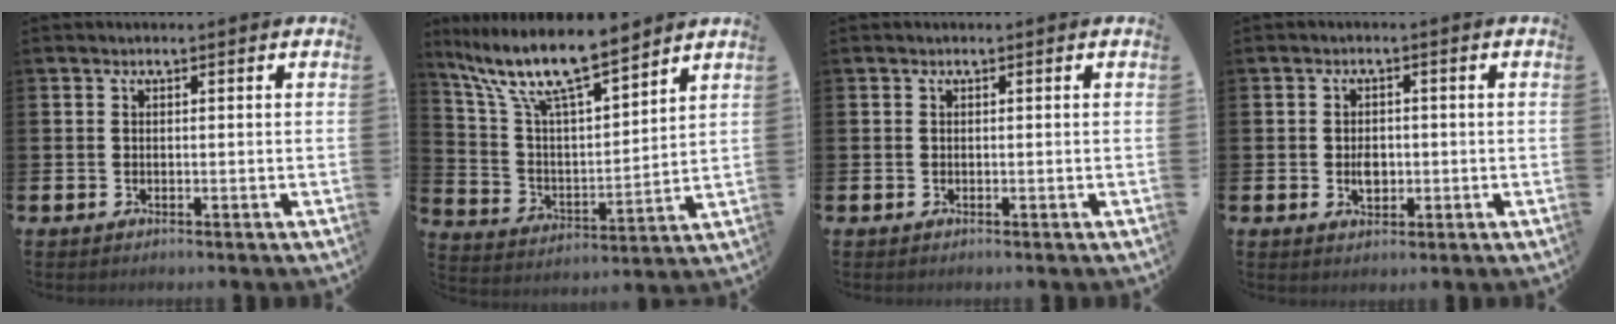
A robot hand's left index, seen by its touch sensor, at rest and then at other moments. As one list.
[{"total": 11.4, "force": [9.8, 1.8, 5.5], "torque": [-0.148, -0.055, 0.170]}, {"total": 0.0}, {"total": 2.7, "force": [-0.2, 1.8, 2.0], "torque": [-0.029, 0.001, -0.007]}]